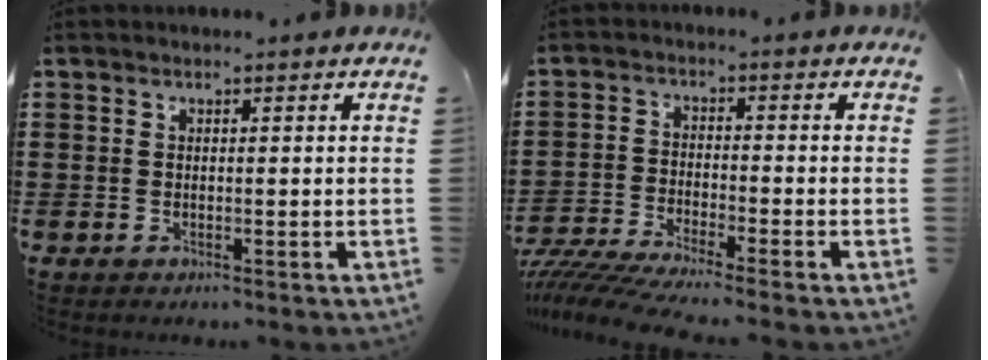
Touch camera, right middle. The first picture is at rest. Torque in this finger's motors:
{"motor_torque": [1.86, -0.27, 0.76, 0.21]}